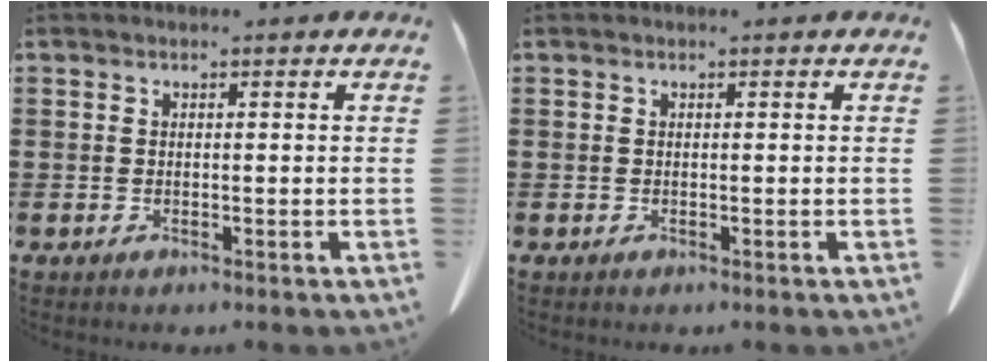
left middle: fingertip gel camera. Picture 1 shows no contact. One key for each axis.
{"total": 0.0}